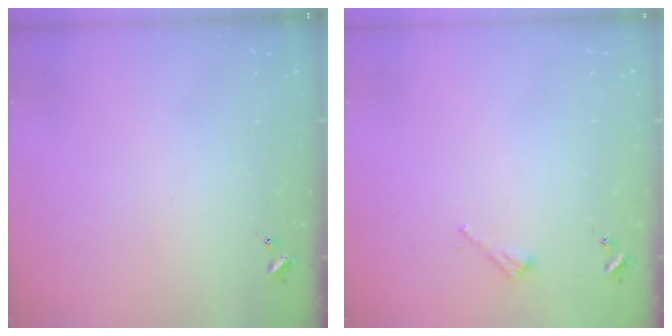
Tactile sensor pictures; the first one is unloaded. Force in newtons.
{"total": 2.2, "press": 2.2, "slide": 0.2}